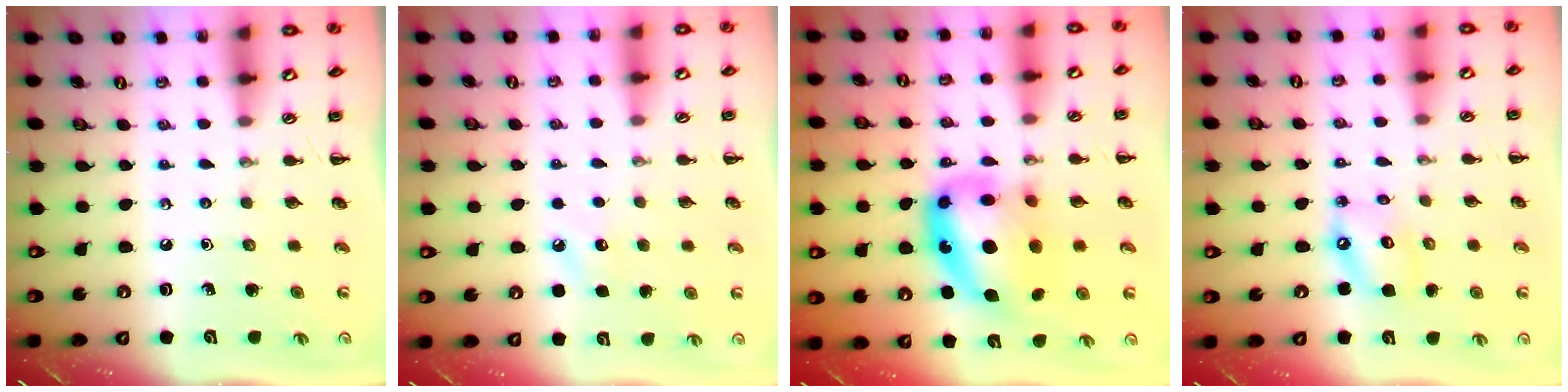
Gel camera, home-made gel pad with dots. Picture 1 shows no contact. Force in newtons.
{"total": 4.9, "press": 4.8, "slide": 1.2}
{"total": 16.0, "press": 15.5, "slide": 3.9}
{"total": 7.9, "press": 7.8, "slide": 1.7}